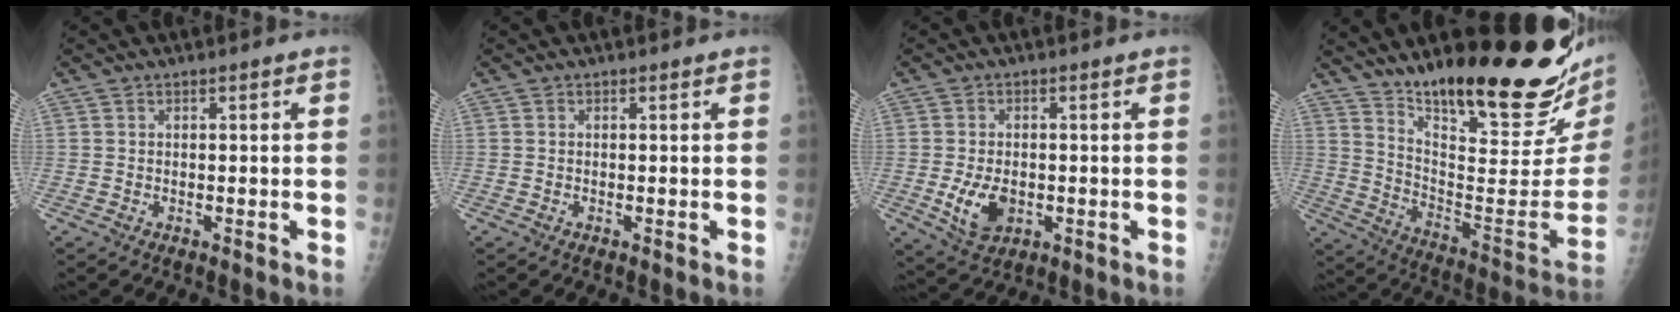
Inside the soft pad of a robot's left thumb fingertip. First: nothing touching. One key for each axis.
{"total": 0.0}
{"total": 6.8, "fx": -1.3, "fy": 4.4, "fz": 4.9, "tx": -0.083, "ty": -0.007, "tz": -0.013}
{"total": 30.0, "fx": 20.4, "fy": 7.3, "fz": 20.8, "tx": -0.271, "ty": -0.106, "tz": 0.312}